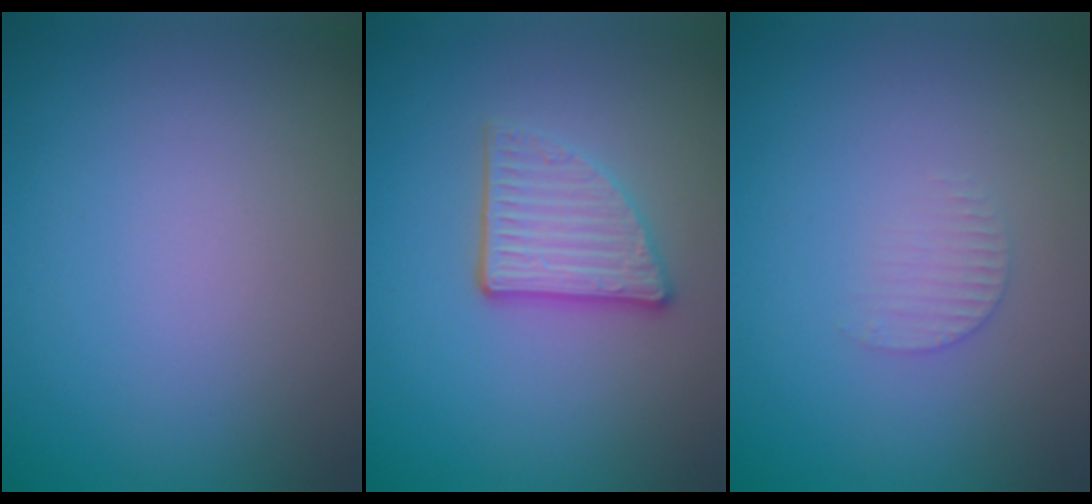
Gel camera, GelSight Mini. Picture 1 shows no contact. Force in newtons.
{"total": 3.5, "press": 3.0, "slide": 1.7}
{"total": 1.3, "press": 1.2, "slide": 0.4}